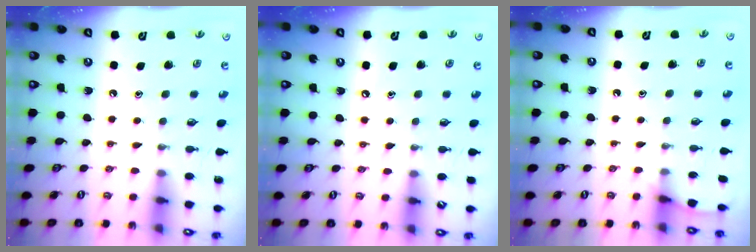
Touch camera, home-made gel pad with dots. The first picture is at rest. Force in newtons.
{"total": 3.7, "press": 3.7, "slide": 0.3}
{"total": 2.4, "press": 2.4, "slide": 0.4}